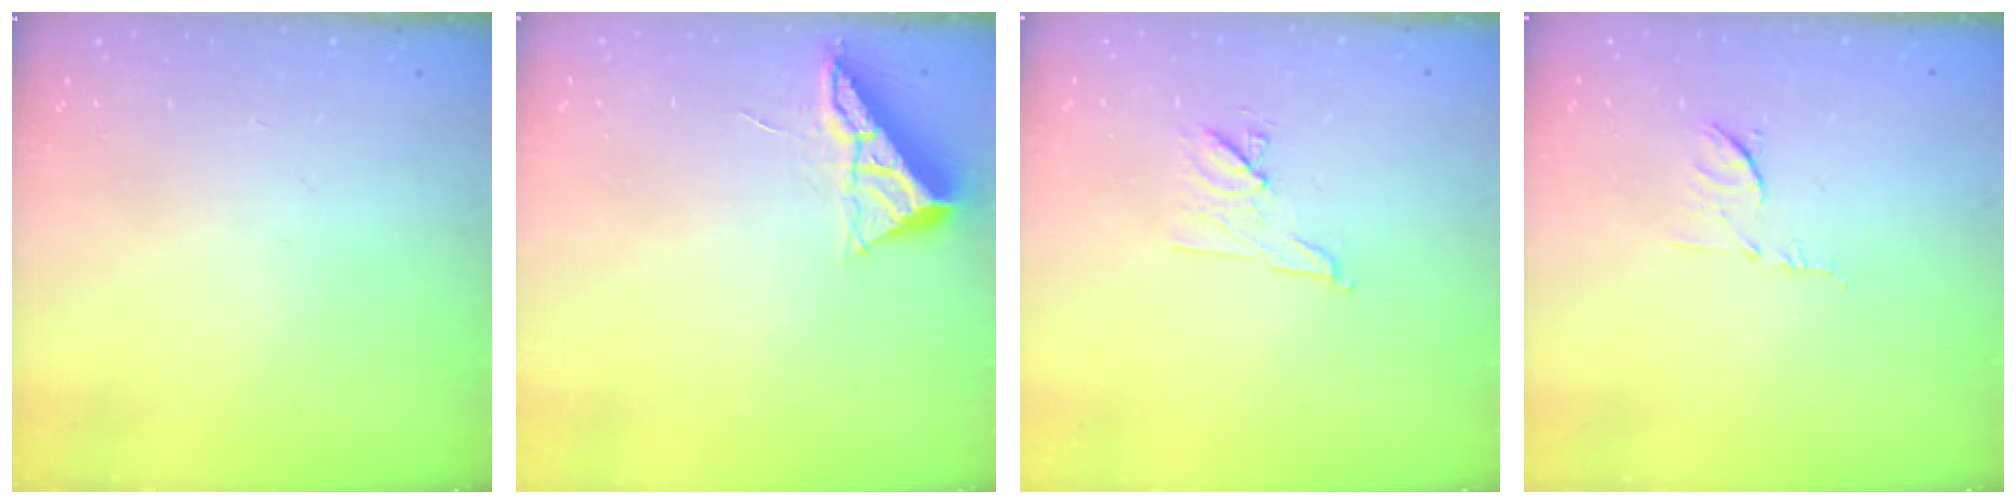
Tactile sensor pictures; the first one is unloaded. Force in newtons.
{"total": 6.0, "press": 5.9, "slide": 0.6}
{"total": 7.5, "press": 7.4, "slide": 1.3}
{"total": 6.6, "press": 6.5, "slide": 0.9}